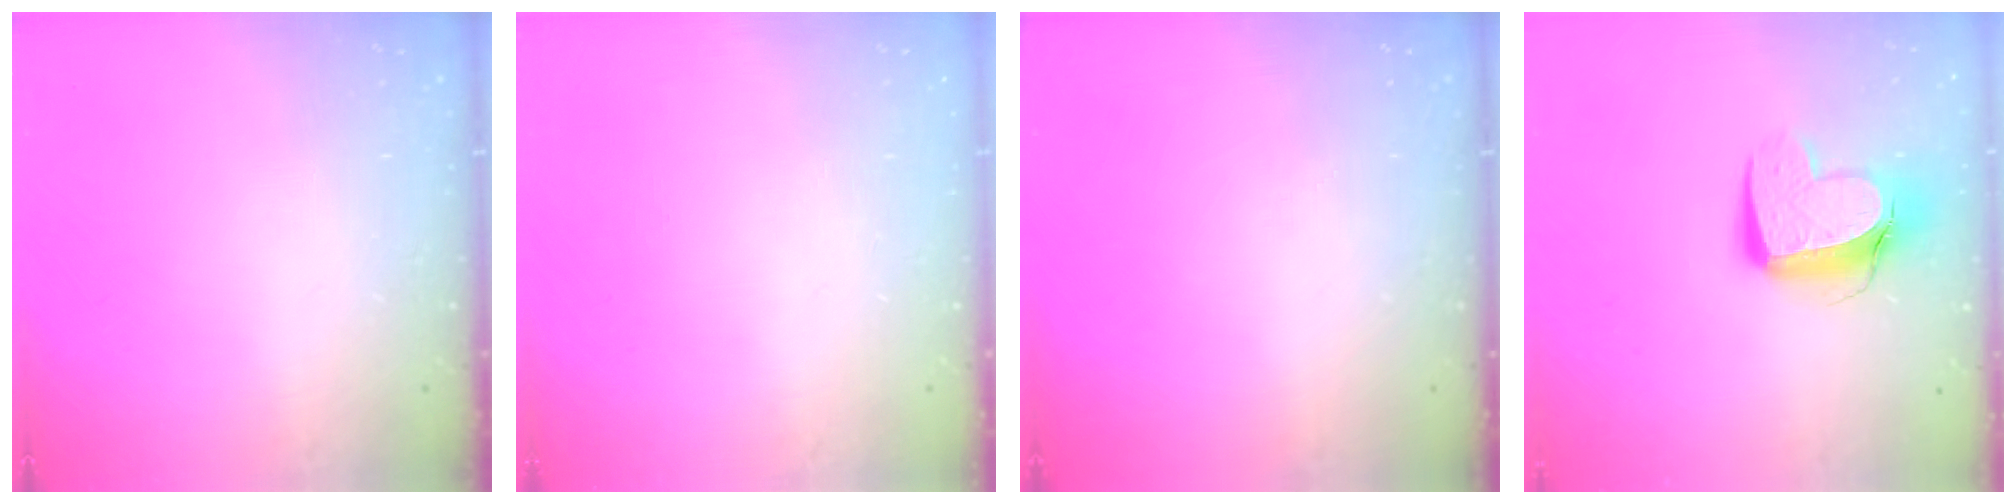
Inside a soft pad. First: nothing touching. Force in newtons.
{"total": 0.0}
{"total": 0.0}
{"total": 12.4, "press": 12.3, "slide": 1.5}